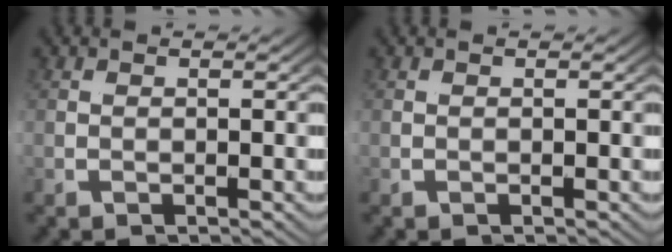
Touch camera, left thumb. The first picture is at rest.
{"total": 0.0}